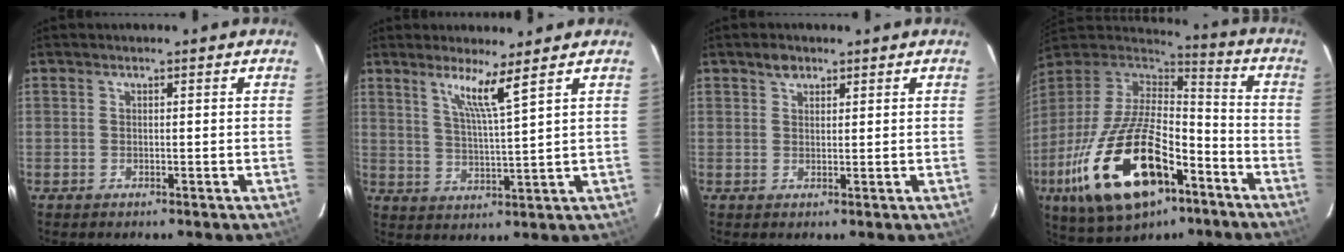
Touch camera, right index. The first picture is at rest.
{"total": 6.0, "force": [4.1, -0.9, 4.3], "torque": [-0.078, -0.006, 0.076]}
{"total": 2.2, "force": [1.4, 1.4, 0.8], "torque": [-0.013, 0.007, 0.025]}
{"total": 26.8, "force": [-12.3, 12.6, 20.2], "torque": [-0.411, -0.034, -0.202]}